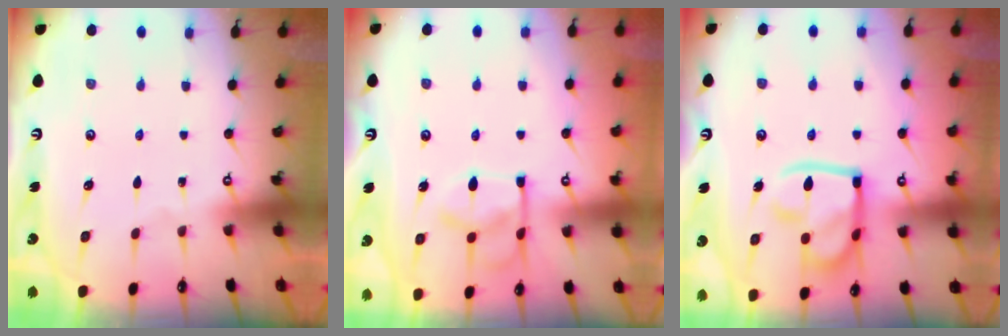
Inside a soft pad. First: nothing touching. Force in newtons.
{"total": 11.1, "press": 11.1, "slide": 0.1}
{"total": 16.2, "press": 16.1, "slide": 1.9}